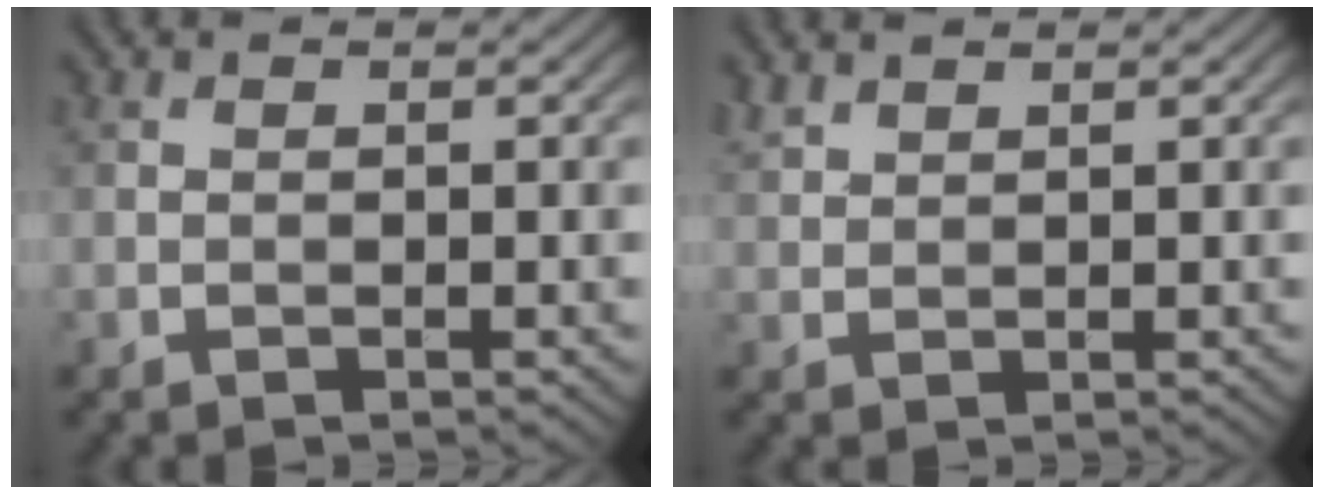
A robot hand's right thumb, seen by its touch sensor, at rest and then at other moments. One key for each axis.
{"total": 1.8, "fx": 1.6, "fy": 0.6, "fz": 0.5, "tx": -0.016, "ty": 0.004, "tz": 0.039}